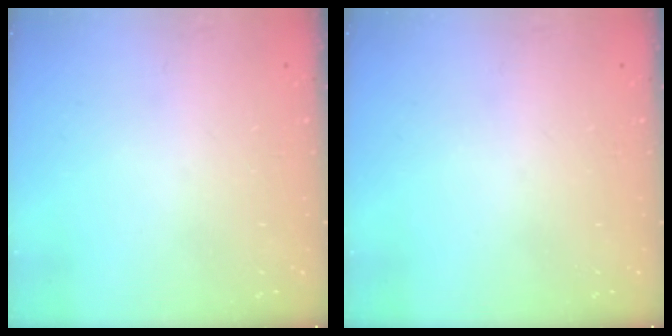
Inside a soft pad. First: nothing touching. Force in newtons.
{"total": 0.0}